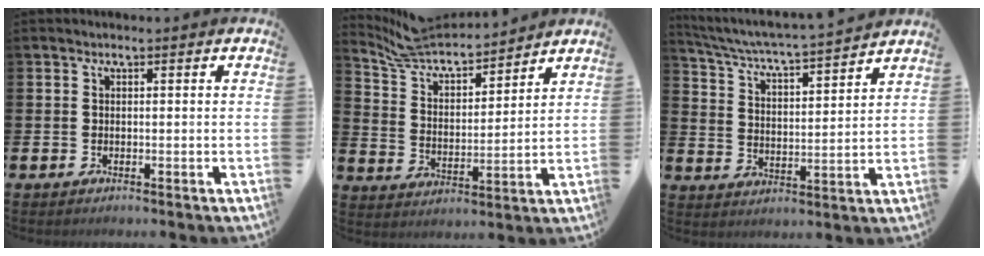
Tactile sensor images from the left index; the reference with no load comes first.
{"total": 7.0, "force": [6.7, 1.7, 1.0], "torque": [-0.060, -0.053, 0.118]}
{"total": 5.0, "force": [4.8, 0.0, 1.4], "torque": [-0.054, -0.044, 0.075]}